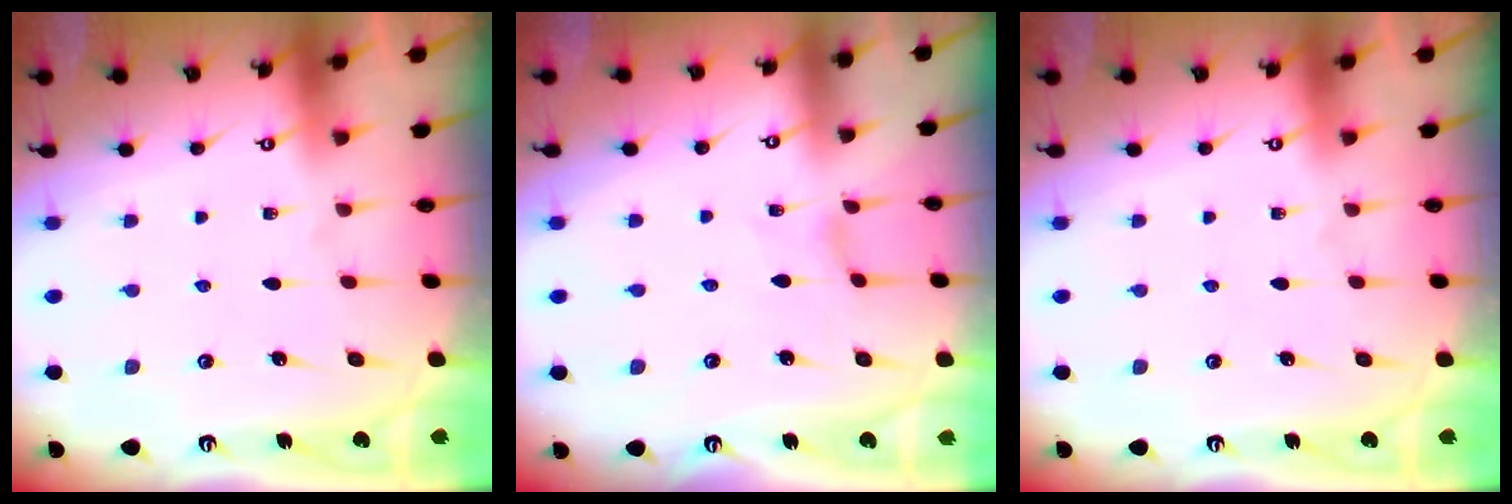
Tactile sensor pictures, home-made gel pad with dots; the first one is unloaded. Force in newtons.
{"total": 1.1, "press": 1.0, "slide": 0.2}
{"total": 0.0}